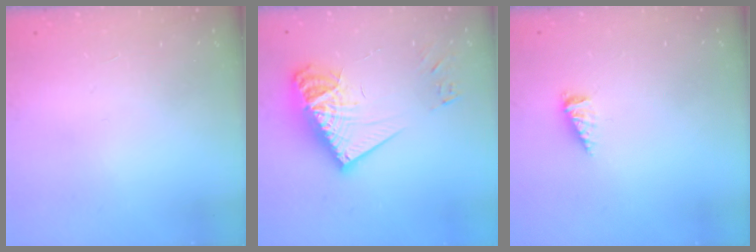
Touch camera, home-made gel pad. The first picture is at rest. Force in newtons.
{"total": 16.4, "press": 16.4, "slide": 1.2}
{"total": 3.1, "press": 3.1, "slide": 0.3}